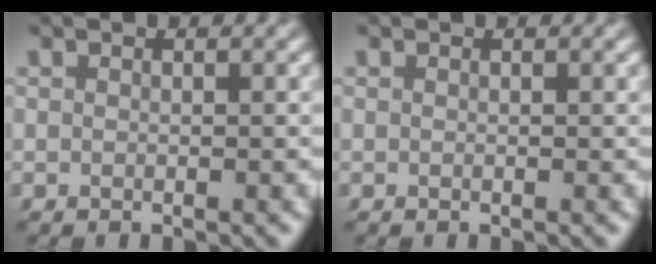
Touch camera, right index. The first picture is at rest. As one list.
[{"total": 0.0}]